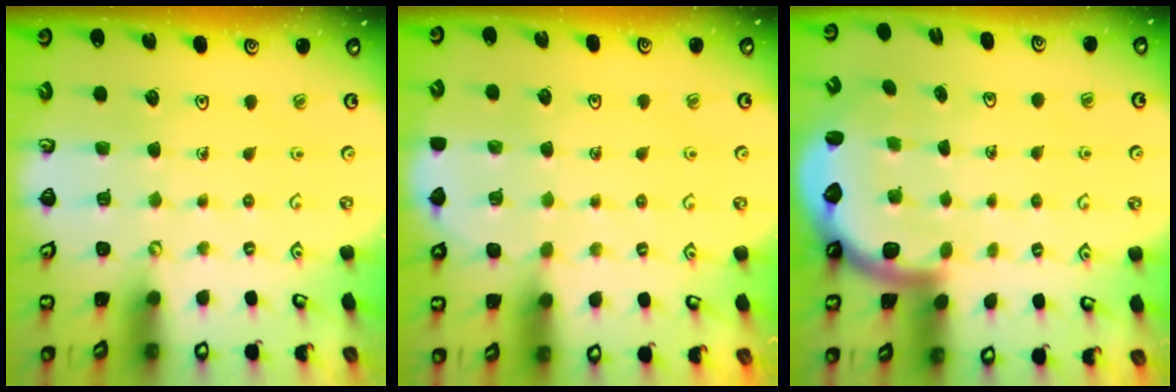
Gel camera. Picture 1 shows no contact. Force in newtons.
{"total": 4.4, "press": 4.1, "slide": 1.6}
{"total": 2.8, "press": 2.8, "slide": 0.5}